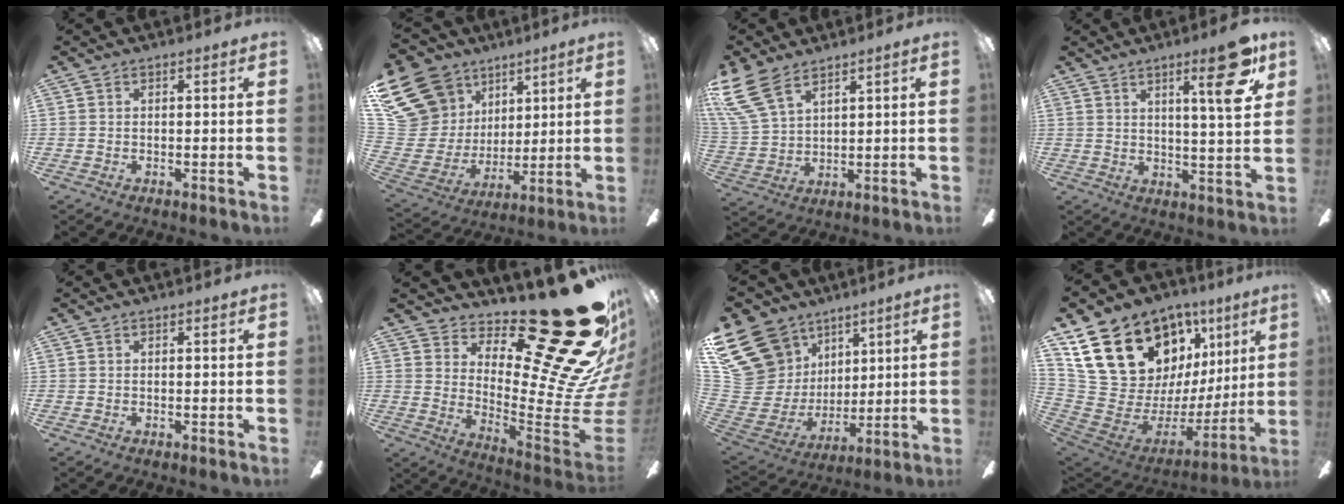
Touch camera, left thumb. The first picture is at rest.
{"total": 21.3, "force": [12.0, 15.7, 8.0], "torque": [-0.195, -0.065, 0.246]}
{"total": 12.5, "force": [8.2, 6.2, 7.1], "torque": [-0.179, -0.026, 0.157]}
{"total": 12.0, "force": [6.5, 1.9, 9.9], "torque": [-0.136, -0.026, 0.093]}
{"total": 0.0}
{"total": 30.1, "force": [19.0, 8.5, 21.8], "torque": [-0.207, -0.179, 0.333]}
{"total": 23.2, "force": [12.2, 17.3, 9.4], "torque": [-0.222, -0.069, 0.256]}
{"total": 24.7, "force": [14.4, 15.8, 12.5], "torque": [-0.225, -0.077, 0.302]}